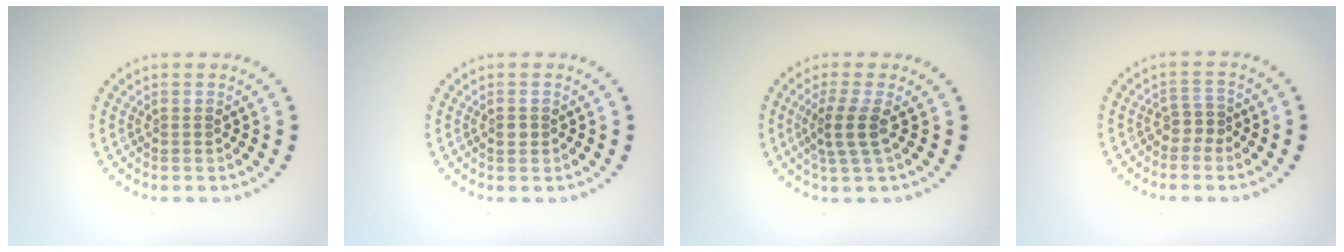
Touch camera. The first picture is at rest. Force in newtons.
{"total": 1.0, "press": 1.0, "slide": 0.3}
{"total": 2.5, "press": 1.9, "slide": 1.6}
{"total": 1.6, "press": 1.2, "slide": 1.1}